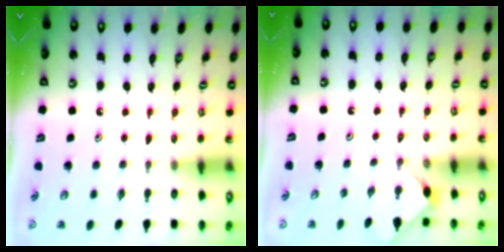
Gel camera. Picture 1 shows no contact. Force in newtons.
{"total": 2.7, "press": 2.6, "slide": 0.4}